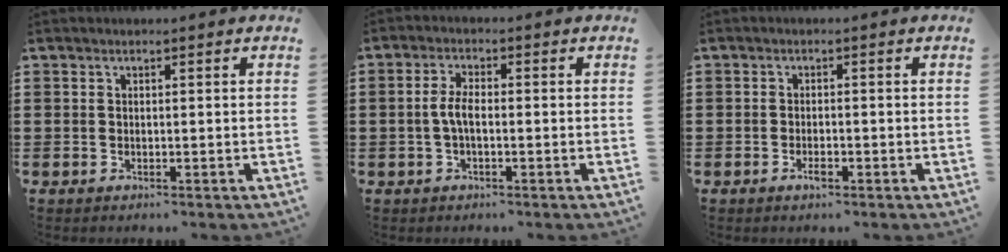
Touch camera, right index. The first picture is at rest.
{"total": 3.5, "force": [-0.6, 1.2, 3.3], "torque": [-0.081, -0.004, -0.019]}
{"total": 1.8, "force": [-1.0, 0.5, 1.4], "torque": [-0.026, -0.001, -0.018]}